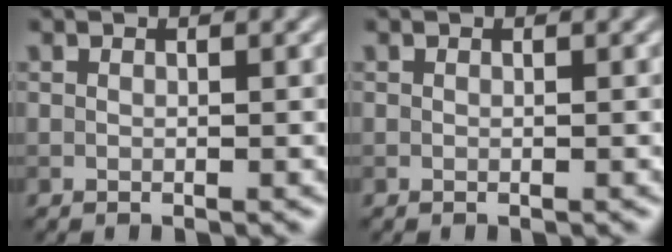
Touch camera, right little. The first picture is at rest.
{"total": 0.0}